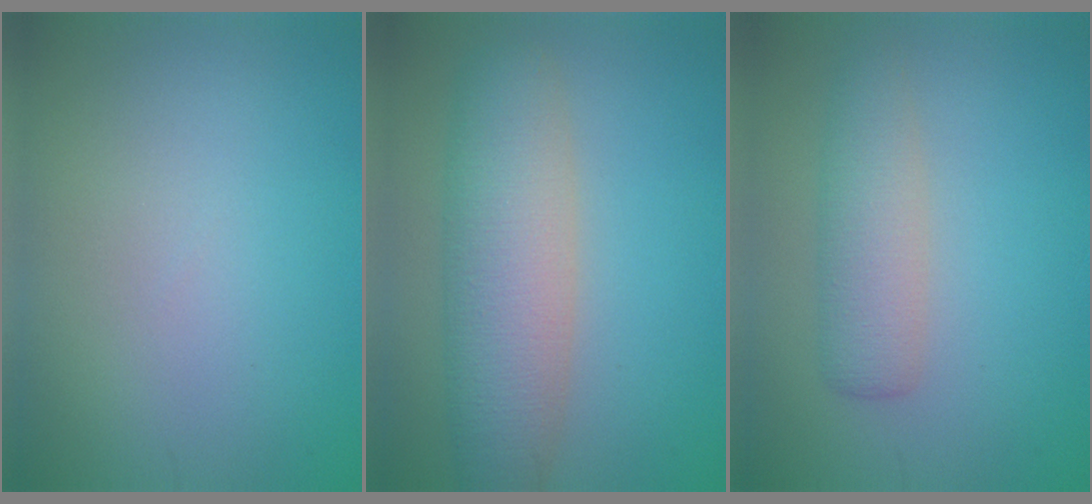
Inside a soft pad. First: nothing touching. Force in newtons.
{"total": 7.1, "press": 7.1, "slide": 0.5}
{"total": 3.4, "press": 3.4, "slide": 0.1}